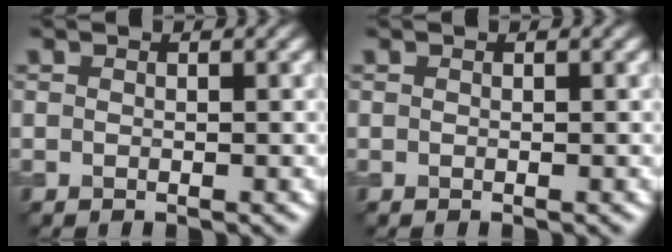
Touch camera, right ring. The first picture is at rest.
{"total": 0.0}